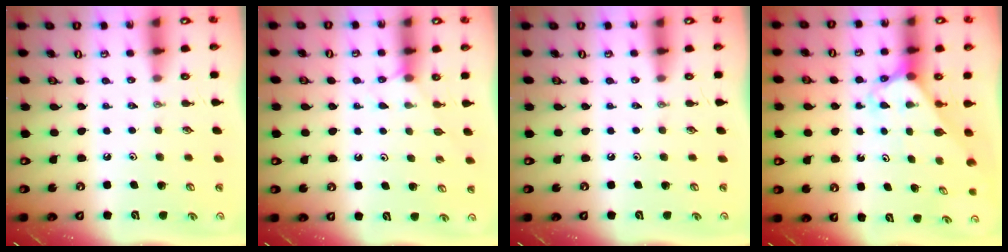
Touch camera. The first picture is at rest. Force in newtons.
{"total": 3.4, "press": 3.3, "slide": 0.4}
{"total": 0.0}
{"total": 2.6, "press": 2.6, "slide": 0.2}